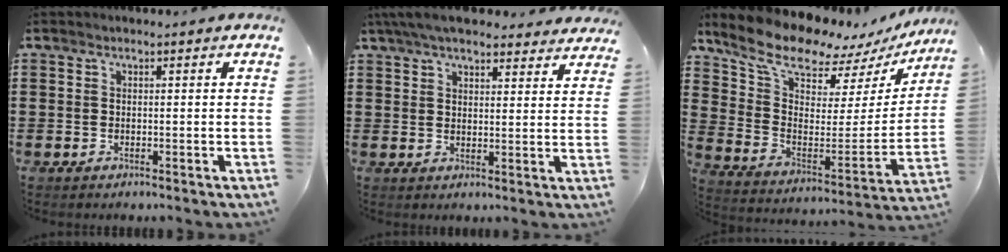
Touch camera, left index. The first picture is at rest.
{"total": 6.1, "force": [5.4, 1.2, 2.5], "torque": [-0.064, -0.011, 0.102]}
{"total": 10.8, "force": [9.6, 2.8, 4.2], "torque": [-0.116, -0.074, 0.164]}